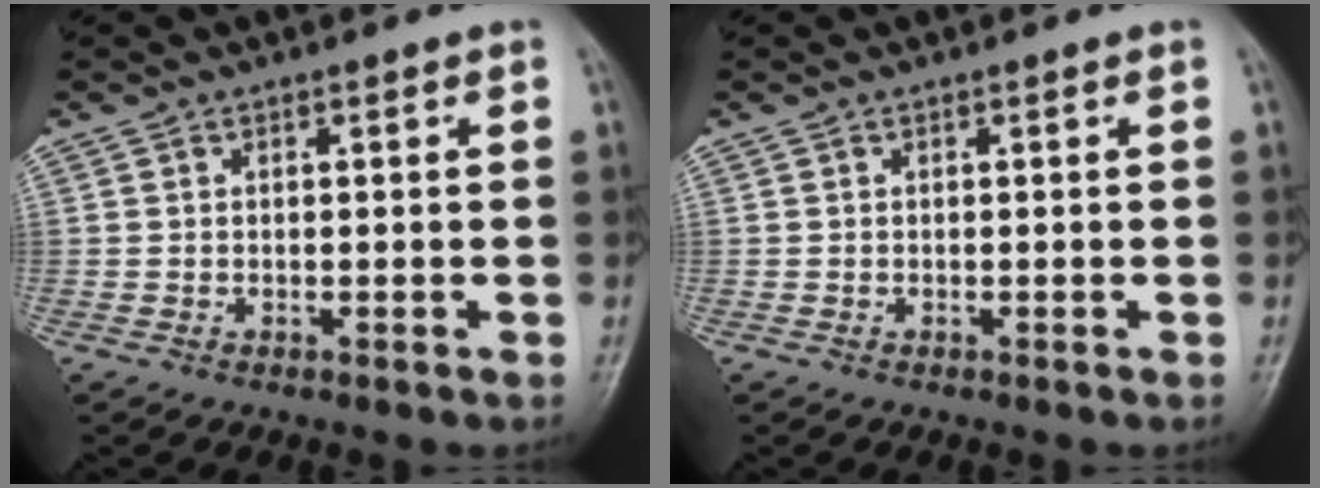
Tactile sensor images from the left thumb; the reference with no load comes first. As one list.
[{"total": 0.0}]